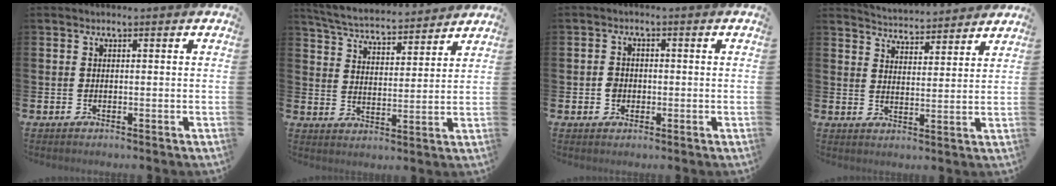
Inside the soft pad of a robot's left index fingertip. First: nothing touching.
{"total": 5.4, "force": [5.3, 0.8, 0.8], "torque": [-0.041, -0.037, 0.091]}
{"total": 2.0, "force": [-0.4, 1.8, 0.8], "torque": [-0.006, 0.003, -0.013]}
{"total": 4.7, "force": [4.7, 0.4, -0.3], "torque": [-0.006, -0.038, 0.081]}